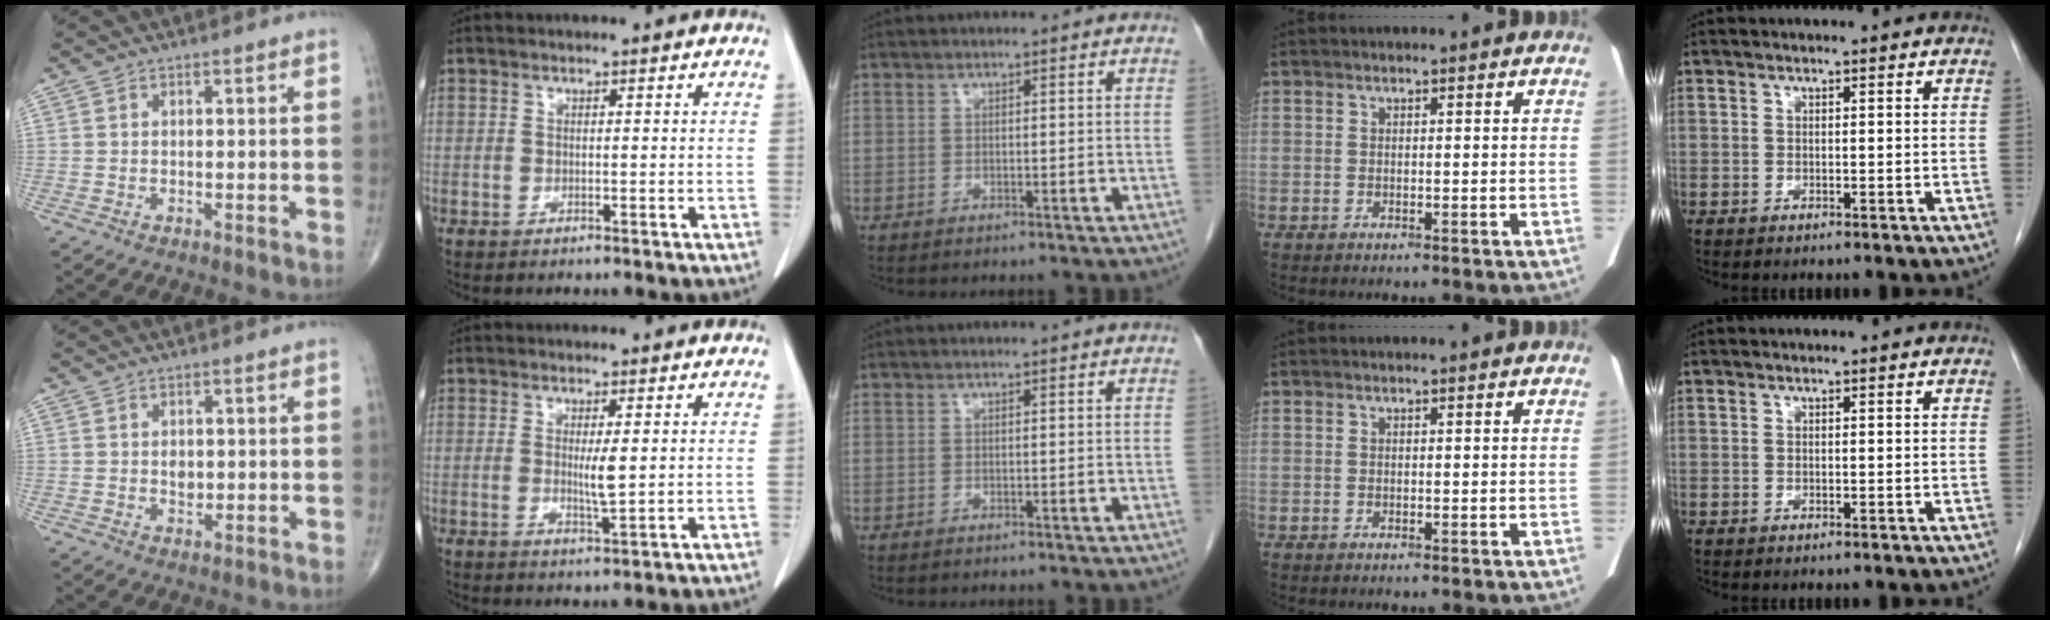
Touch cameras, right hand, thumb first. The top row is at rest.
{"thumb": {"total": 2.3, "force": [0.2, 1.7, 1.6], "torque": [-0.016, -0.002, 0.006]}, "index": {"total": 3.0, "force": [0.4, 0.3, 3.0], "torque": [-0.052, -0.006, 0.012]}}